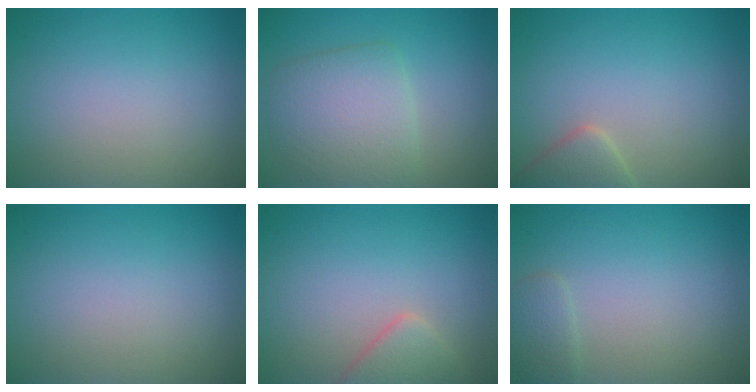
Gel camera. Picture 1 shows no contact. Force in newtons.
{"total": 5.0, "press": 5.0, "slide": 0.2}
{"total": 2.7, "press": 2.7, "slide": 0.2}
{"total": 0.0}
{"total": 2.8, "press": 2.8, "slide": 0.1}
{"total": 1.4, "press": 1.4, "slide": 0.1}